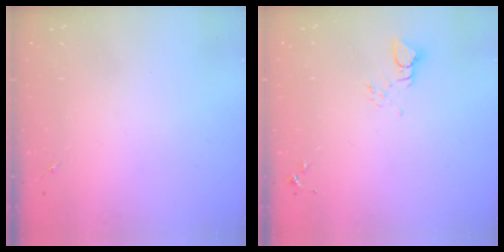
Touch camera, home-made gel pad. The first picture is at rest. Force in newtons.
{"total": 3.8, "press": 3.7, "slide": 0.4}